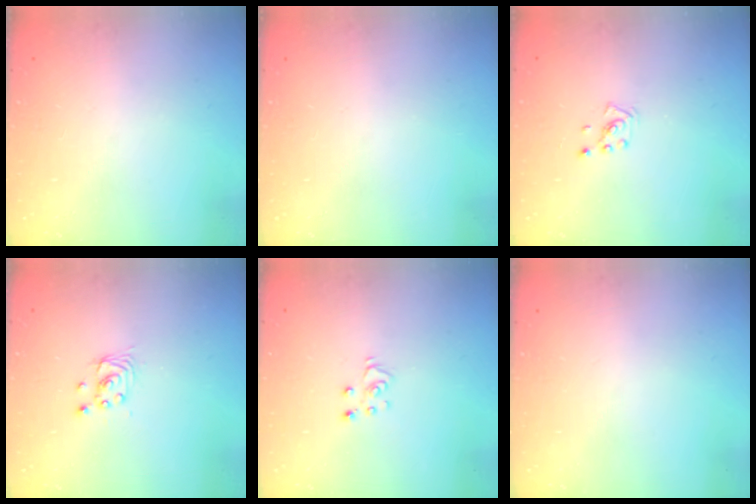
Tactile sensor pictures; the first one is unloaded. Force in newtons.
{"total": 0.0}
{"total": 2.0, "press": 2.0, "slide": 0.6}
{"total": 2.4, "press": 2.4, "slide": 0.2}
{"total": 3.6, "press": 3.6, "slide": 0.2}
{"total": 0.0}